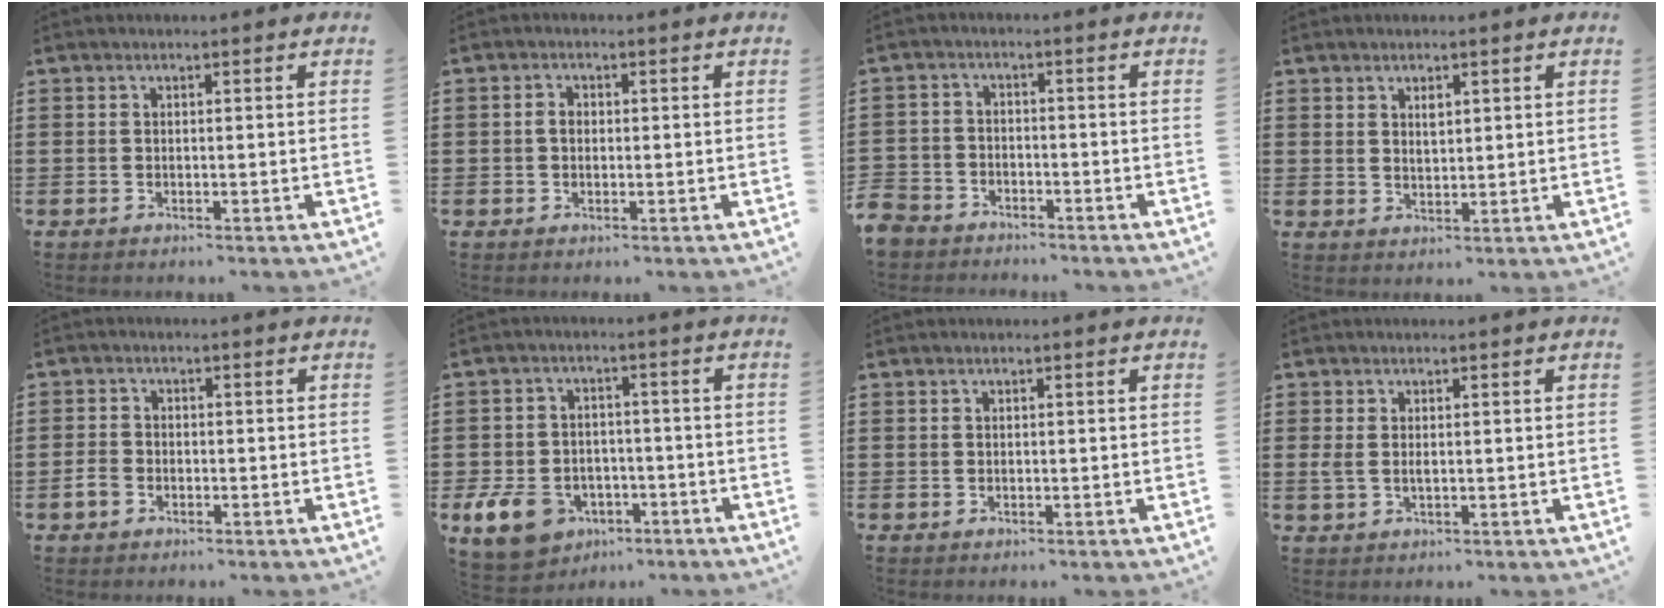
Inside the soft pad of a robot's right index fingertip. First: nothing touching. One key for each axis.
{"total": 1.7, "fx": -0.1, "fy": 1.2, "fz": 1.2, "tx": -0.023, "ty": 0.006, "tz": -0.003}
{"total": 3.8, "fx": -3.6, "fy": 1.5, "fz": 0.0, "tx": -0.029, "ty": -0.005, "tz": -0.084}
{"total": 1.6, "fx": 0.8, "fy": 0.9, "fz": 1.0, "tx": -0.015, "ty": -0.001, "tz": 0.014}
{"total": 2.4, "fx": -1.4, "fy": 1.6, "fz": 1.0, "tx": -0.029, "ty": -0.002, "tz": -0.029}
{"total": 7.5, "fx": -3.9, "fy": 5.2, "fz": 3.8, "tx": -0.108, "ty": 0.010, "tz": -0.078}
{"total": 0.0}
{"total": 1.5, "fx": 0.0, "fy": 0.7, "fz": 1.3, "tx": -0.034, "ty": 0.000, "tz": -0.002}